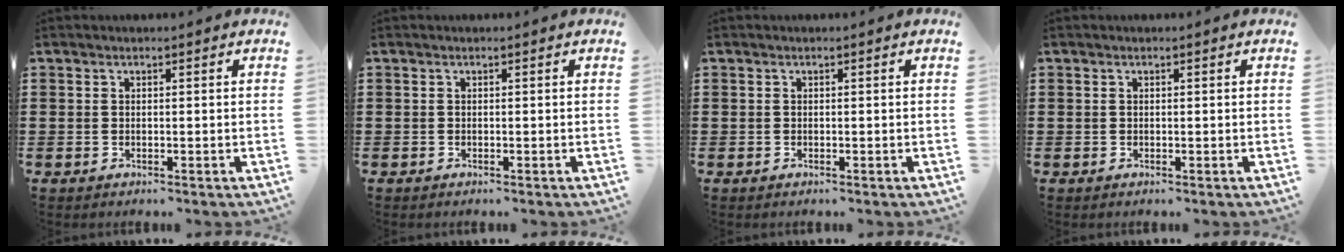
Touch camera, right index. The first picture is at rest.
{"total": 0.0}
{"total": 0.0}
{"total": 0.0}